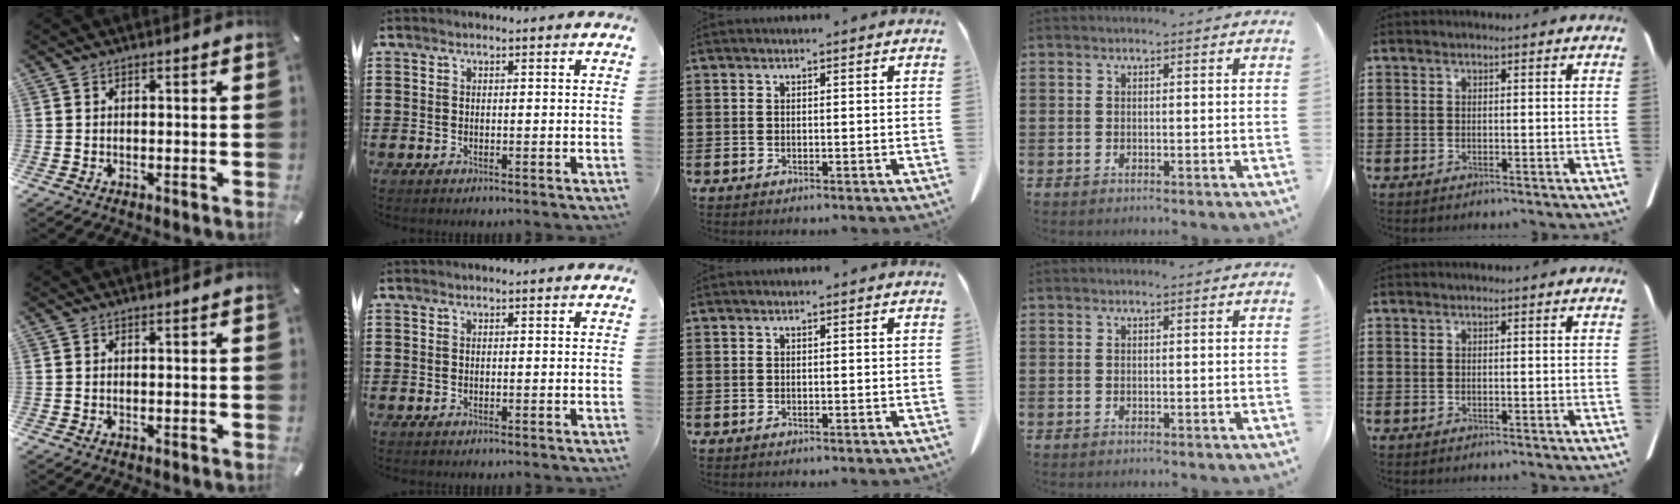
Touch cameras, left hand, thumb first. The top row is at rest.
{}